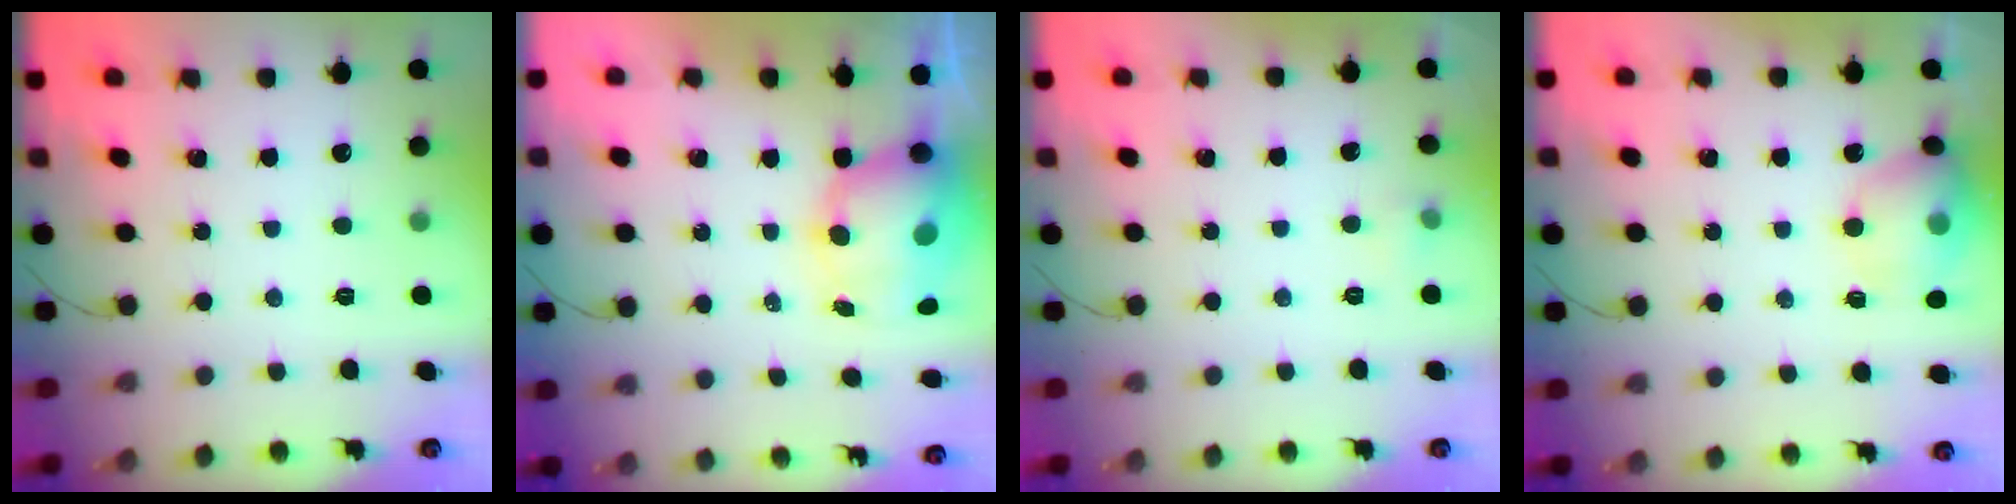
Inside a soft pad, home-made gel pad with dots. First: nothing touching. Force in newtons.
{"total": 11.0, "press": 10.6, "slide": 2.9}
{"total": 7.7, "press": 3.2, "slide": 7.0}
{"total": 13.3, "press": 13.1, "slide": 2.1}